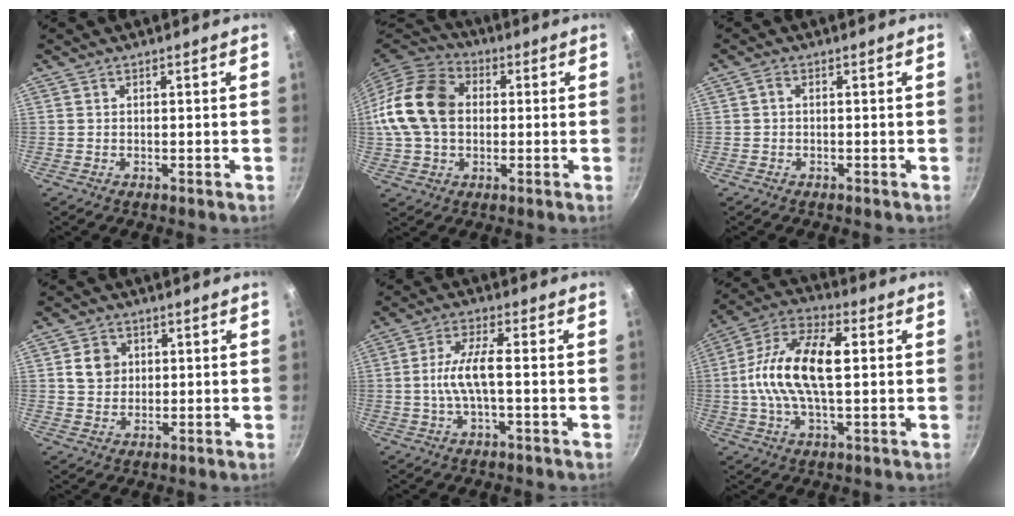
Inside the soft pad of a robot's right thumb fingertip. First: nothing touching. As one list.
[{"total": 17.5, "force": [1.2, 12.9, 11.7], "torque": [-0.206, 0.030, 0.009]}, {"total": 1.0, "force": [-0.2, 0.7, 0.7], "torque": [-0.017, 0.006, -0.003]}, {"total": 5.3, "force": [1.1, 4.6, 2.3], "torque": [-0.017, 0.003, 0.018]}, {"total": 6.6, "force": [-0.9, 1.6, 6.3], "torque": [-0.134, 0.020, -0.023]}, {"total": 16.0, "force": [1.2, 7.4, 14.1], "torque": [-0.271, 0.025, 0.003]}]